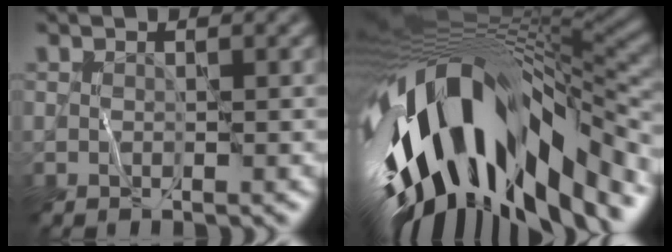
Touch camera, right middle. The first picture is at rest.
{"total": 17.8, "force": [-4.0, 8.3, 15.2], "torque": [-0.277, -0.031, -0.052]}